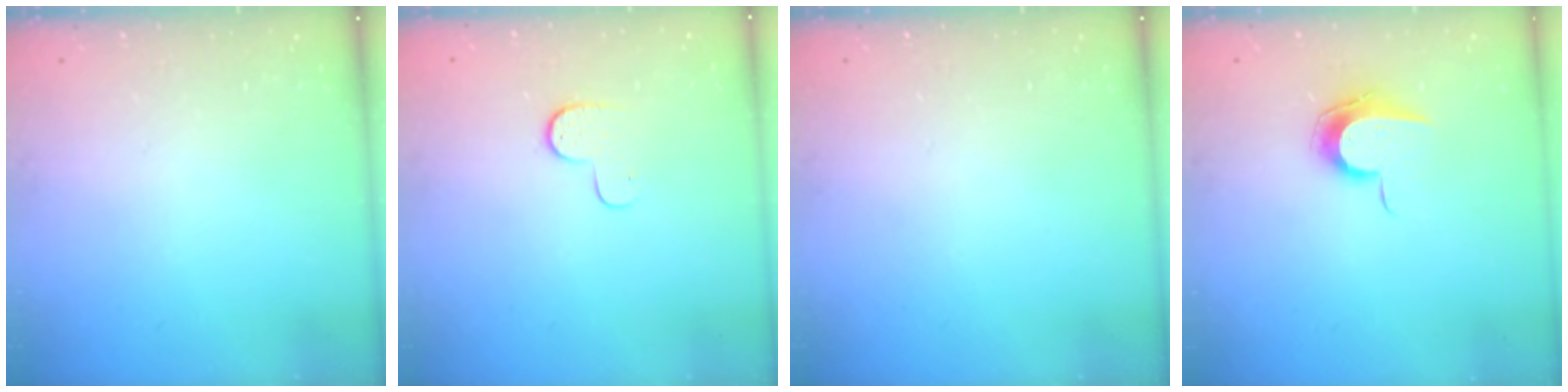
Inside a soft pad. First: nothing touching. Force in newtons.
{"total": 6.6, "press": 6.6, "slide": 0.7}
{"total": 0.0}
{"total": 8.5, "press": 8.5, "slide": 0.8}